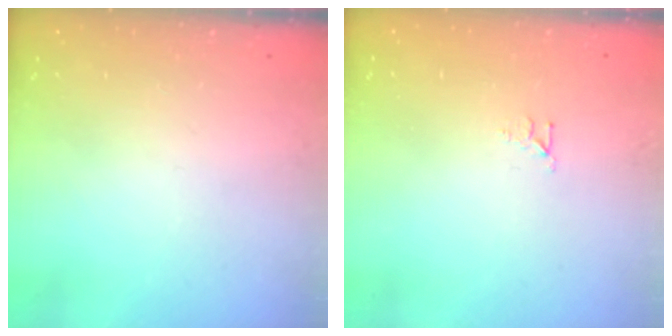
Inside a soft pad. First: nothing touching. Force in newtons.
{"total": 3.3, "press": 3.3, "slide": 0.2}